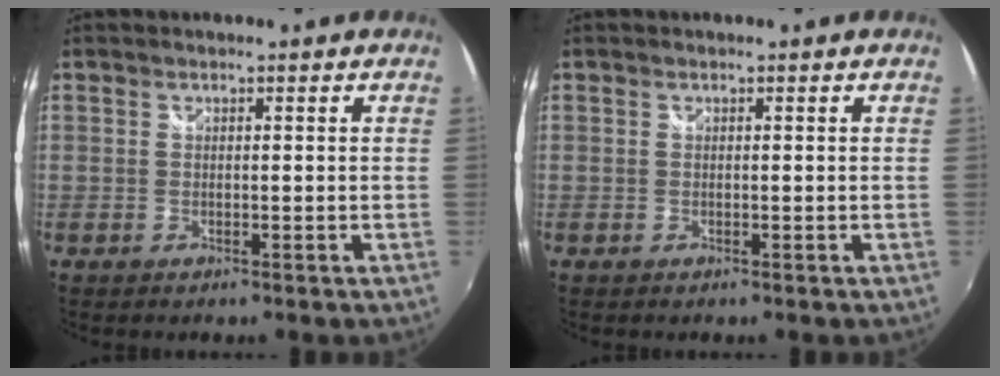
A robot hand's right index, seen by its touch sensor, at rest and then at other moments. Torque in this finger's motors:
{"motor_torque": [-0.01, -0.01, 0.04, 0.01]}